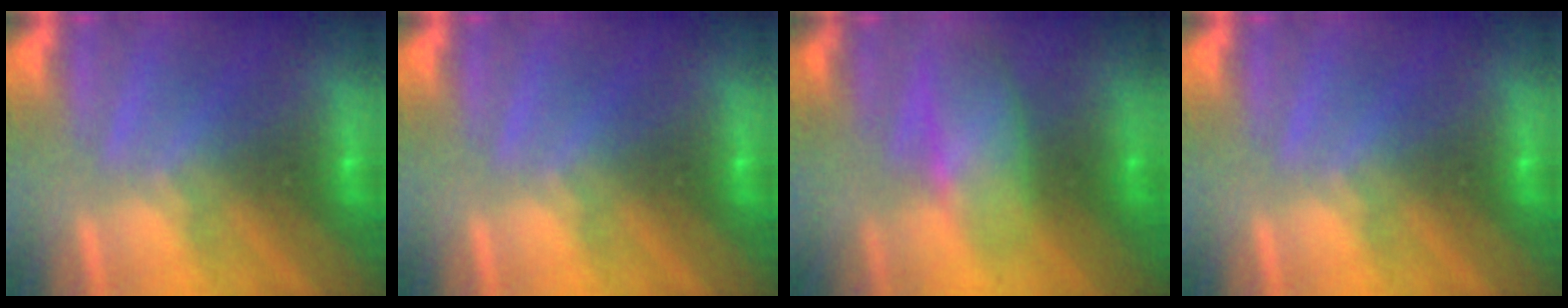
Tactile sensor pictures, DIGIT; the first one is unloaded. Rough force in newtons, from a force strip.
{"total": 0.0}
{"total": 2.8}
{"total": 0.0}